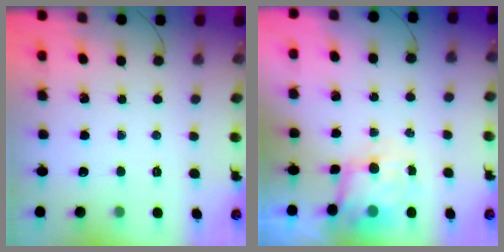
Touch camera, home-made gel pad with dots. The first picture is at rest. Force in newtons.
{"total": 5.3, "press": 5.2, "slide": 1.1}